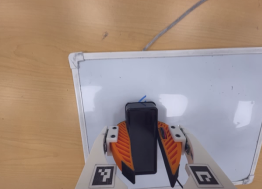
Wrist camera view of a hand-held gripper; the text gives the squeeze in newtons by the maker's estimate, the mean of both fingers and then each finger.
{"total": 16.9, "left": 17.8, "right": 16.0}